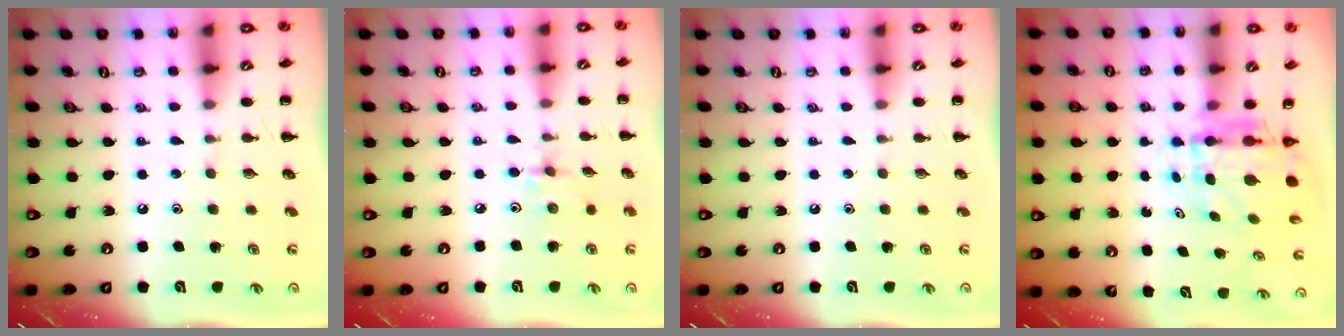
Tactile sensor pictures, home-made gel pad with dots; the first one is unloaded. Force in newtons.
{"total": 2.2, "press": 2.1, "slide": 0.6}
{"total": 0.0}
{"total": 5.8, "press": 5.6, "slide": 1.6}